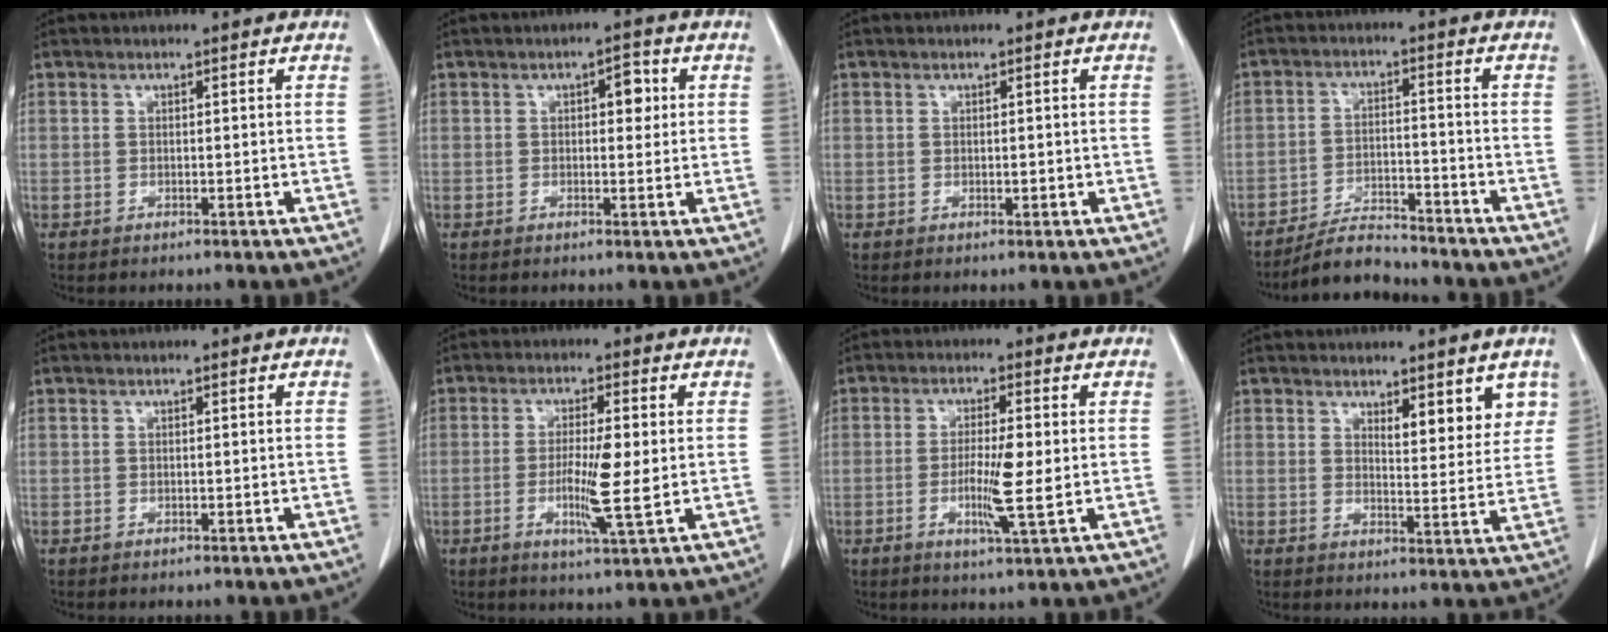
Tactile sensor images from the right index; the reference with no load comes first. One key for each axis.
{"total": 3.2, "fx": 0.9, "fy": 1.5, "fz": 2.7, "tx": -0.037, "ty": 0.010, "tz": 0.010}
{"total": 0.9, "fx": -0.1, "fy": 0.6, "fz": 0.7, "tx": -0.008, "ty": -0.001, "tz": 0.001}
{"total": 5.8, "fx": -5.7, "fy": 0.9, "fz": 0.8, "tx": -0.016, "ty": -0.005, "tz": -0.097}
{"total": 0.0}
{"total": 7.5, "fx": -0.9, "fy": 0.3, "fz": 7.5, "tx": -0.133, "ty": -0.014, "tz": -0.017}
{"total": 6.9, "fx": -0.9, "fy": 0.3, "fz": 6.9, "tx": -0.124, "ty": -0.013, "tz": -0.017}
{"total": 5.8, "fx": 3.9, "fy": 1.9, "fz": 3.8, "tx": -0.041, "ty": -0.014, "tz": 0.055}